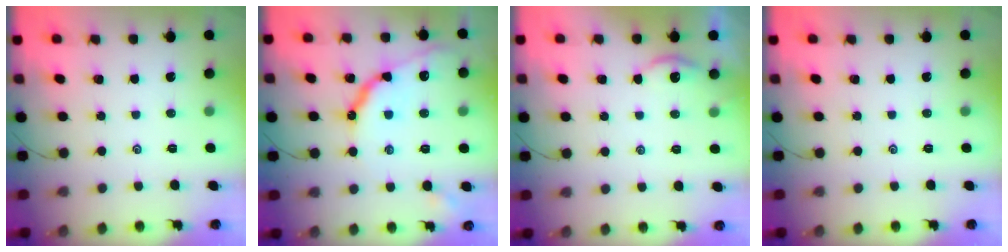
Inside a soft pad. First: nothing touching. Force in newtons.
{"total": 12.5, "press": 12.4, "slide": 1.3}
{"total": 1.9, "press": 1.9, "slide": 0.3}
{"total": 0.0}